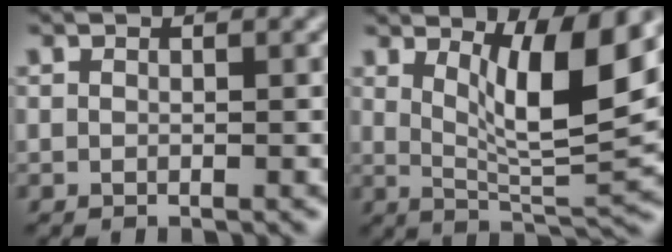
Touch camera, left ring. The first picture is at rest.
{"total": 7.4, "force": [3.0, 1.6, 6.6], "torque": [-0.103, -0.012, 0.054]}